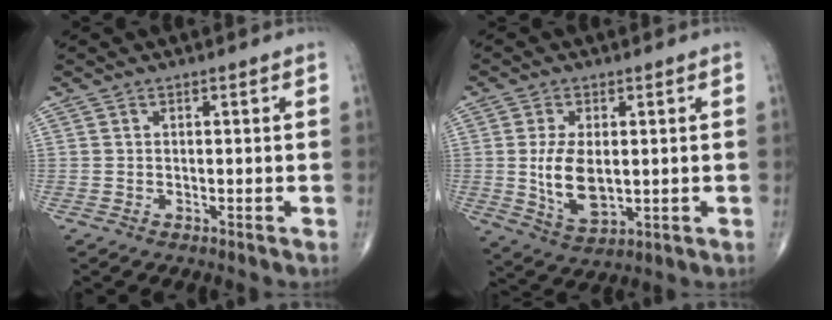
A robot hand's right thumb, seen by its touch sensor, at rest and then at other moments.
{"total": 8.9, "force": [0.2, 4.8, 7.5], "torque": [-0.137, -0.014, 0.017]}